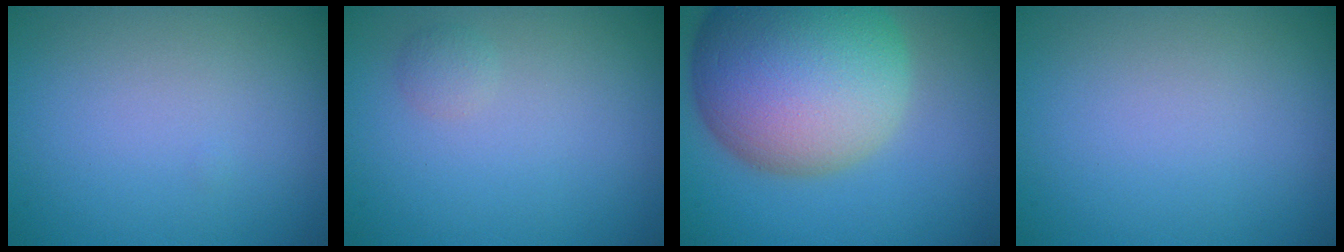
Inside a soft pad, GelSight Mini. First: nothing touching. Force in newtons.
{"total": 0.8, "press": 0.8, "slide": 0.1}
{"total": 15.5, "press": 15.5, "slide": 1.0}
{"total": 0.0}